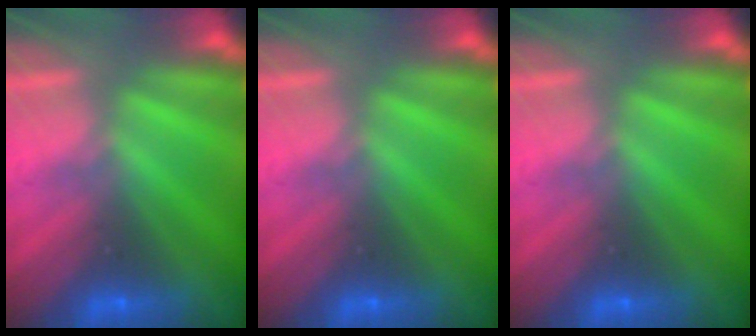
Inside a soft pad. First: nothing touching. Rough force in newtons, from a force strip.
{"total": 0.0}
{"total": 0.0}